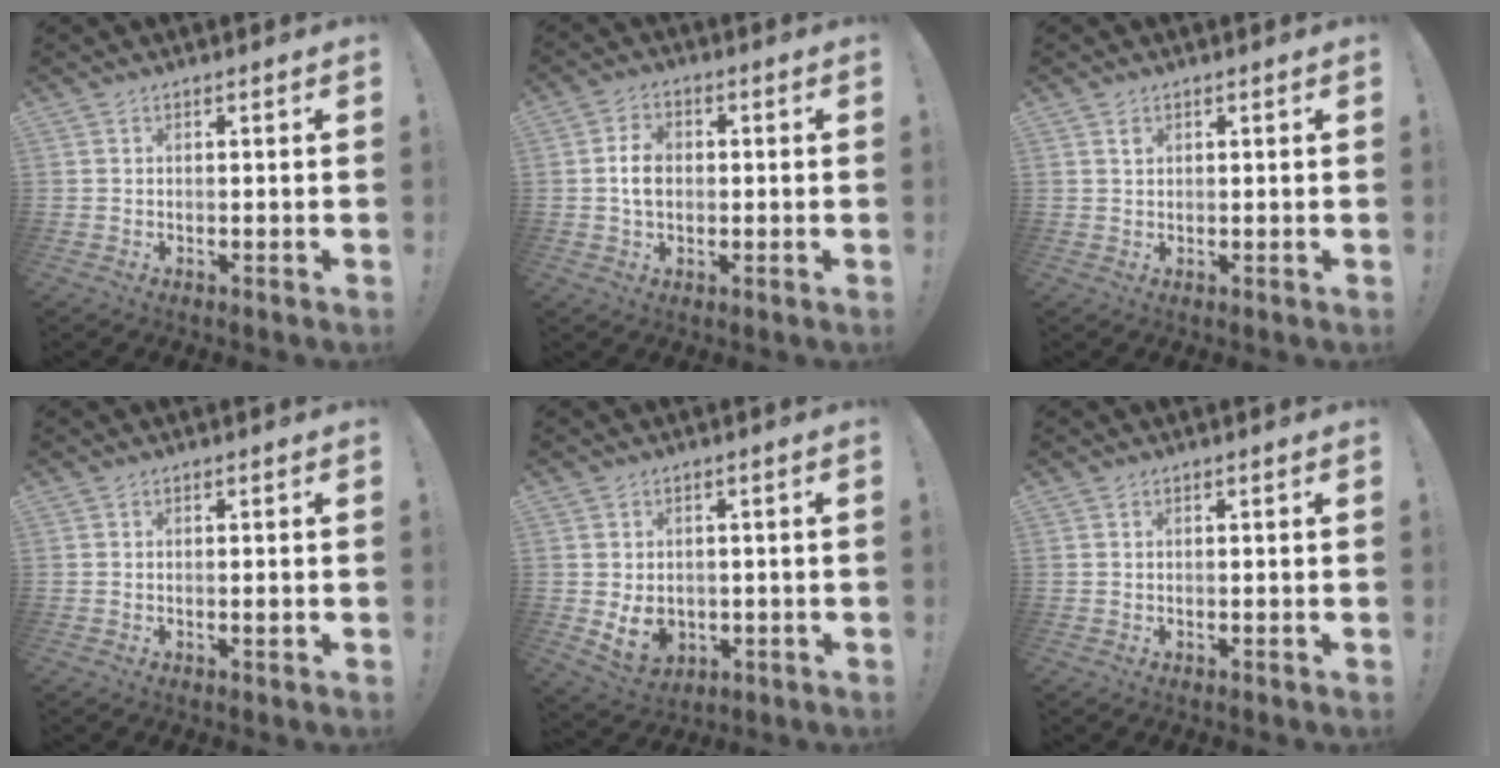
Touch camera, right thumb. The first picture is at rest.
{"total": 6.1, "force": [0.1, 4.6, 4.1], "torque": [-0.059, 0.007, -0.001]}
{"total": 1.2, "force": [0.7, 0.8, 0.5], "torque": [0.003, -0.003, 0.011]}
{"total": 1.1, "force": [-0.2, 0.1, 1.1], "torque": [-0.010, -0.004, -0.005]}
{"total": 6.6, "force": [0.1, 5.5, 3.7], "torque": [-0.052, -0.008, 0.004]}
{"total": 0.0}